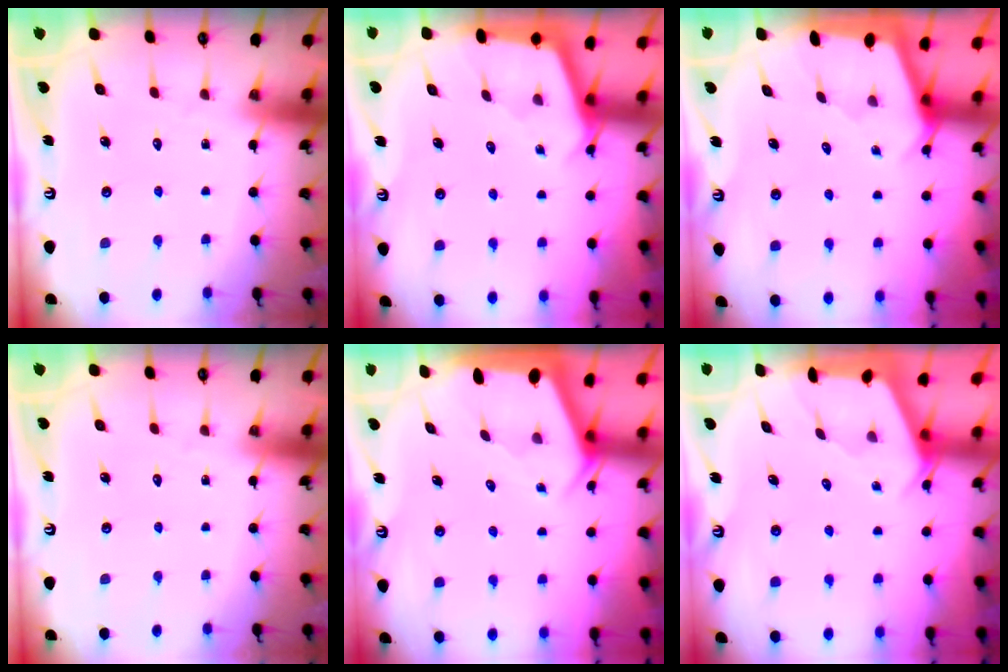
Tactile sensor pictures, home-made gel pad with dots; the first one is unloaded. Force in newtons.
{"total": 2.9, "press": 2.9, "slide": 0.3}
{"total": 2.2, "press": 2.2, "slide": 0.3}
{"total": 0.0}
{"total": 2.0, "press": 2.0, "slide": 0.5}
{"total": 2.4, "press": 2.4, "slide": 0.3}